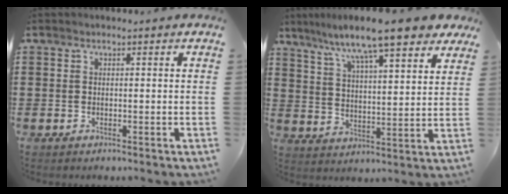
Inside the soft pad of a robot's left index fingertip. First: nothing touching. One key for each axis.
{"total": 9.7, "fx": 8.1, "fy": 0.6, "fz": 5.3, "tx": -0.126, "ty": -0.040, "tz": 0.132}